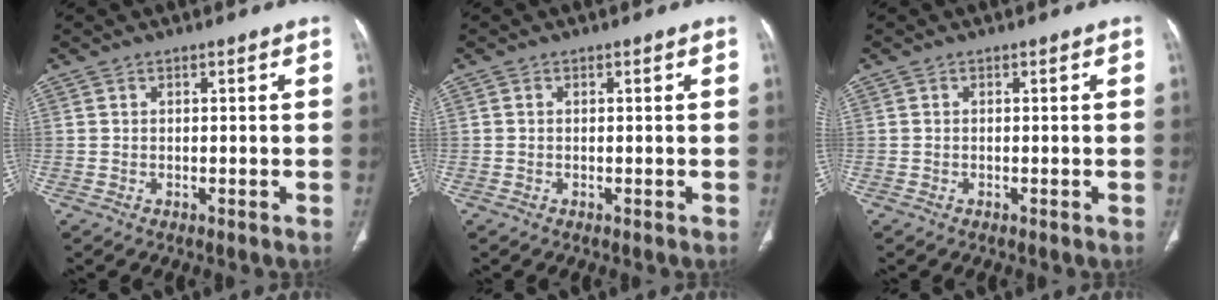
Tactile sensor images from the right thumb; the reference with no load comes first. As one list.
[{"total": 0.0}, {"total": 0.0}]